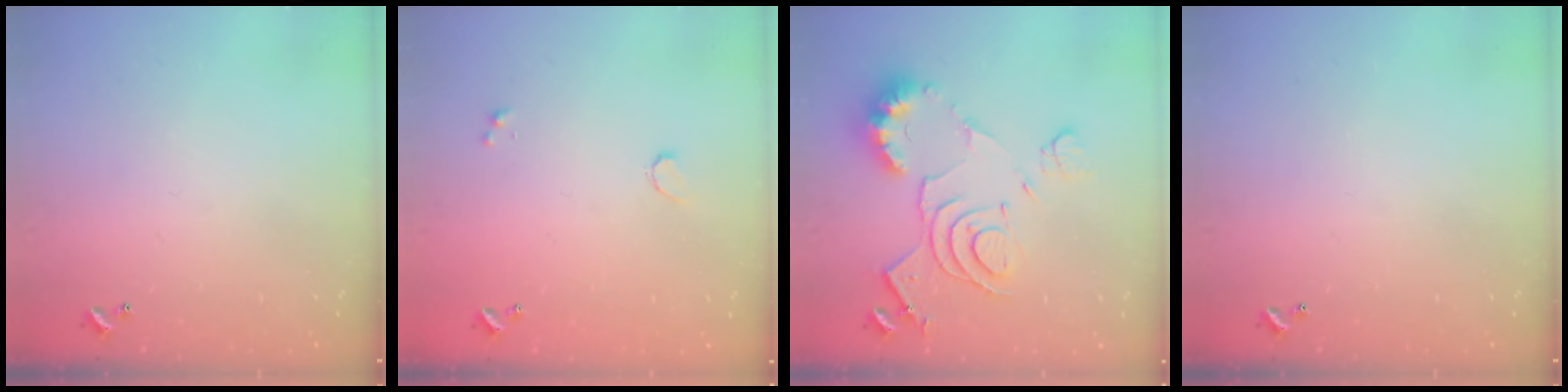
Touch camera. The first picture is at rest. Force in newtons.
{"total": 1.4, "press": 1.3, "slide": 0.2}
{"total": 13.4, "press": 13.3, "slide": 1.5}
{"total": 0.0}